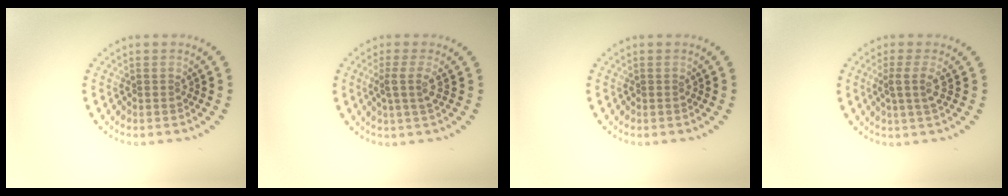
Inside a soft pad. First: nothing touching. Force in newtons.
{"total": 1.9, "press": 1.4, "slide": 1.3}
{"total": 0.0}
{"total": 2.0, "press": 1.4, "slide": 1.4}